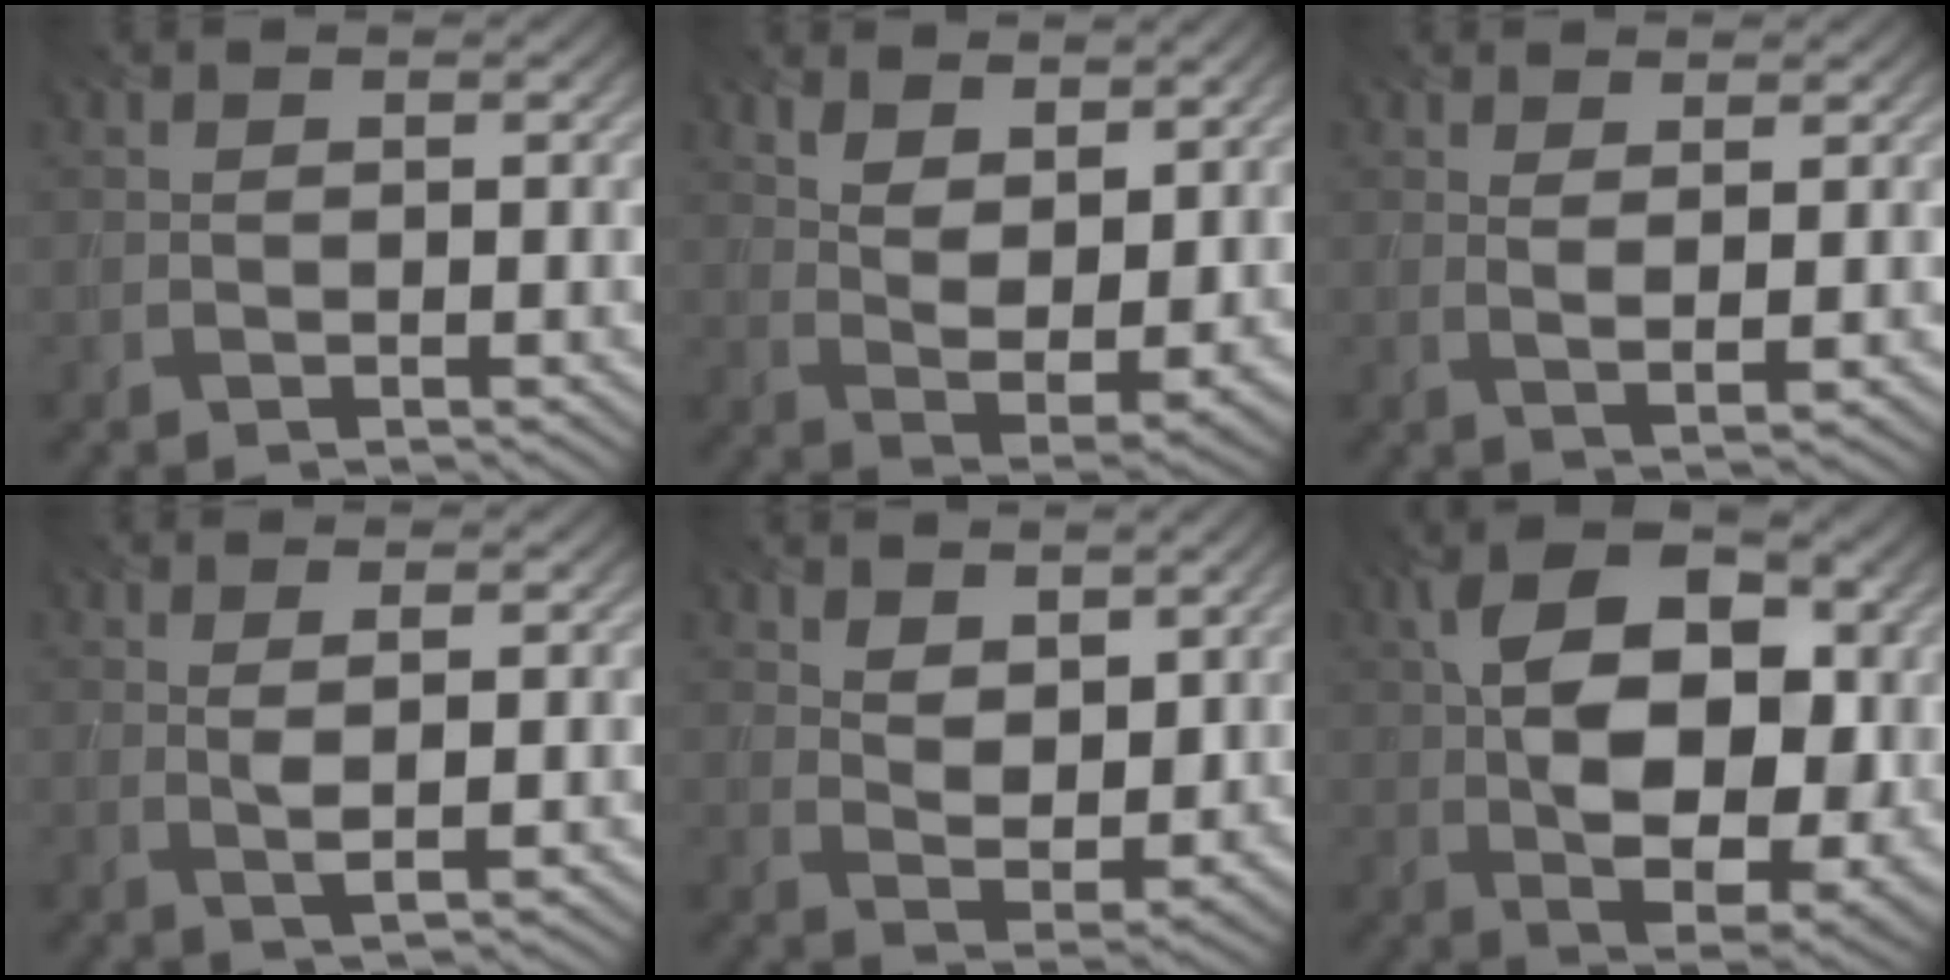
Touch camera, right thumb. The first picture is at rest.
{"total": 8.0, "force": [4.7, 3.8, 5.2], "torque": [-0.116, -0.012, 0.092]}
{"total": 1.9, "force": [1.3, 0.3, 1.4], "torque": [-0.034, -0.004, 0.025]}
{"total": 1.8, "force": [0.7, 0.2, 1.6], "torque": [-0.041, 0.000, 0.013]}
{"total": 5.3, "force": [3.5, 2.9, 2.8], "torque": [-0.064, -0.013, 0.063]}
{"total": 13.5, "force": [1.8, 7.9, 10.8], "torque": [-0.184, 0.006, 0.030]}